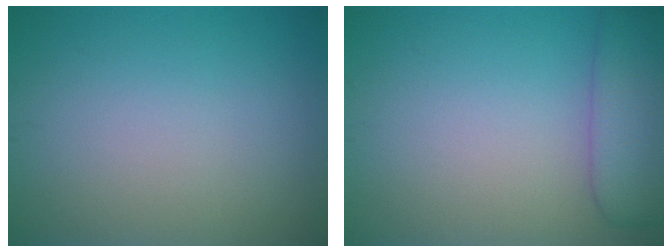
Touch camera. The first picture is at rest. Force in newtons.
{"total": 4.7, "press": 4.7, "slide": 0.4}